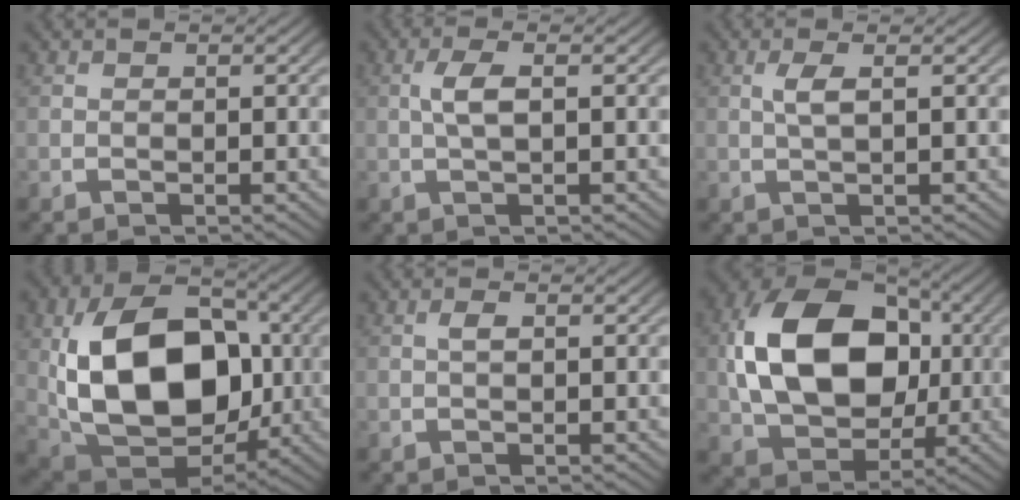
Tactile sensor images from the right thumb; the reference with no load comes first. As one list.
[{"total": 2.6, "force": [0.4, 0.7, 2.4], "torque": [-0.058, 0.004, 0.010]}, {"total": 2.0, "force": [0.6, 0.3, 1.9], "torque": [-0.044, 0.002, 0.016]}, {"total": 17.0, "force": [0.0, 11.4, 12.6], "torque": [-0.257, -0.056, 0.021]}, {"total": 0.8, "force": [0.1, 0.2, 0.8], "torque": [-0.019, 0.000, 0.005]}, {"total": 15.8, "force": [1.7, 10.6, 11.6], "torque": [-0.241, -0.029, 0.043]}]